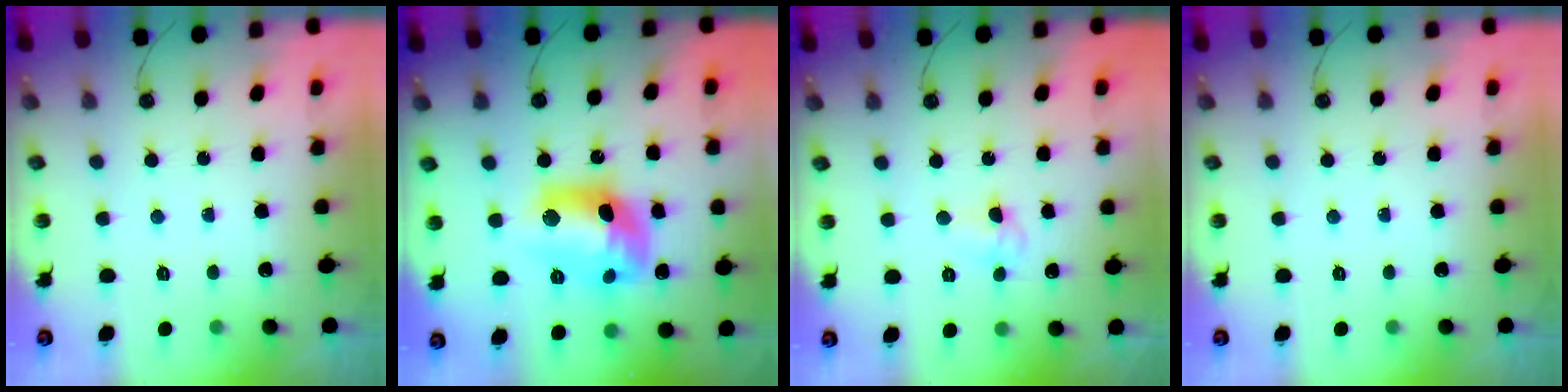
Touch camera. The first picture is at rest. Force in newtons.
{"total": 14.4, "press": 14.4, "slide": 1.1}
{"total": 4.0, "press": 3.1, "slide": 2.4}
{"total": 0.0}